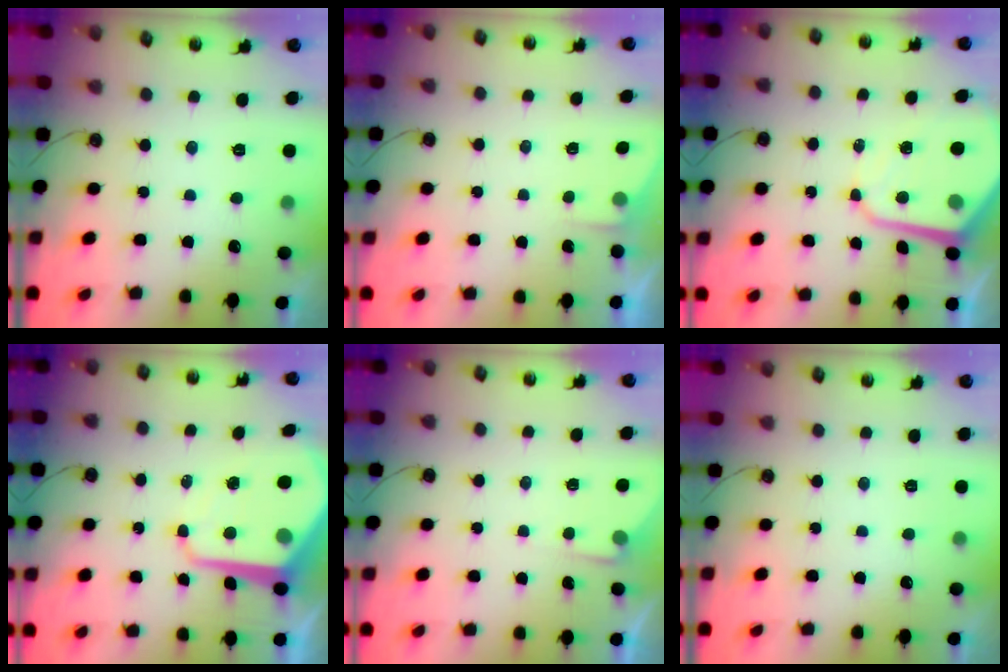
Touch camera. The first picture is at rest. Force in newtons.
{"total": 1.8, "press": 1.8, "slide": 0.3}
{"total": 10.4, "press": 10.4, "slide": 0.8}
{"total": 12.7, "press": 12.7, "slide": 1.0}
{"total": 3.9, "press": 3.9, "slide": 0.5}
{"total": 0.0}